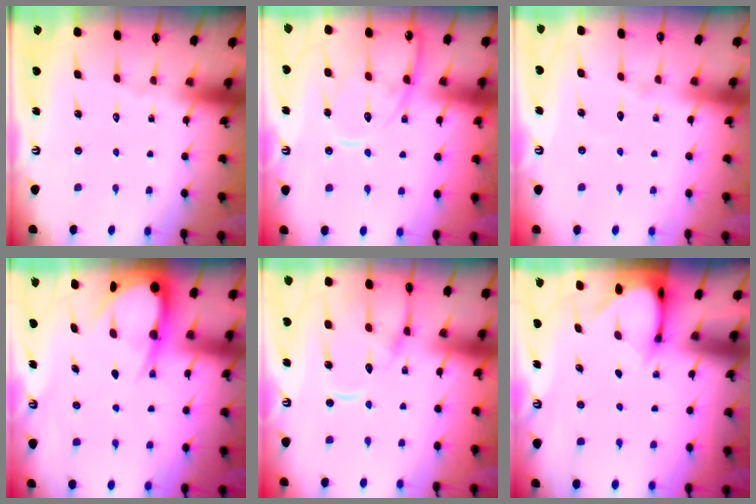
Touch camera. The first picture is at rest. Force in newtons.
{"total": 14.0, "press": 14.0, "slide": 1.3}
{"total": 3.7, "press": 3.7, "slide": 0.5}
{"total": 9.2, "press": 9.2, "slide": 0.9}
{"total": 14.0, "press": 13.9, "slide": 1.4}
{"total": 3.4, "press": 3.4, "slide": 0.3}